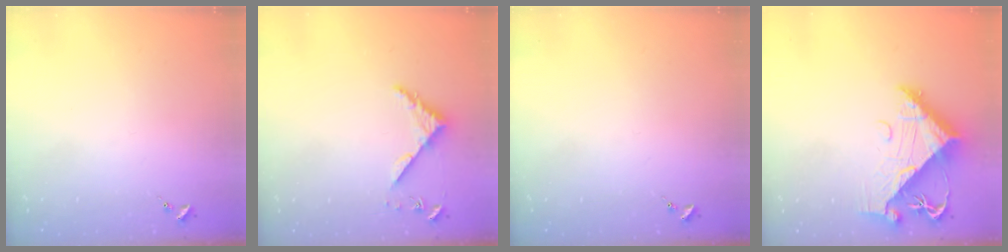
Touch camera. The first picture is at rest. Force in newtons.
{"total": 4.3, "press": 4.3, "slide": 0.4}
{"total": 0.0}
{"total": 12.6, "press": 12.5, "slide": 1.3}